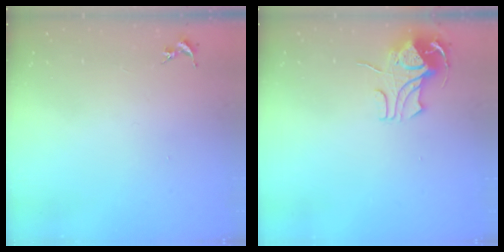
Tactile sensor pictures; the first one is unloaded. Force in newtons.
{"total": 8.5, "press": 8.4, "slide": 0.8}